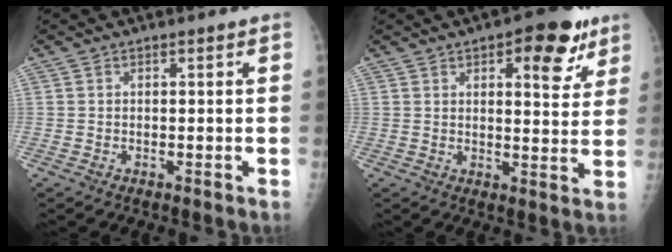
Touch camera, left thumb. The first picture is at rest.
{"total": 11.3, "force": [6.0, 4.7, 8.4], "torque": [-0.073, -0.023, 0.073]}